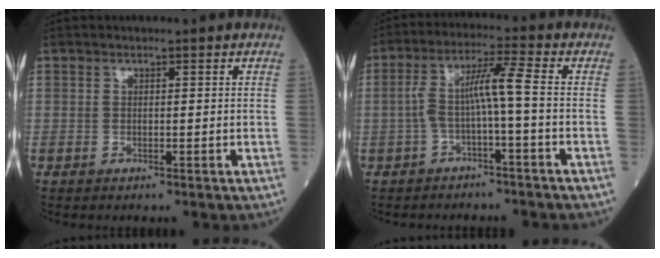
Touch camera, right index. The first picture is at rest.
{"total": 6.3, "force": [-1.3, -0.3, 6.2], "torque": [-0.124, 0.031, -0.020]}